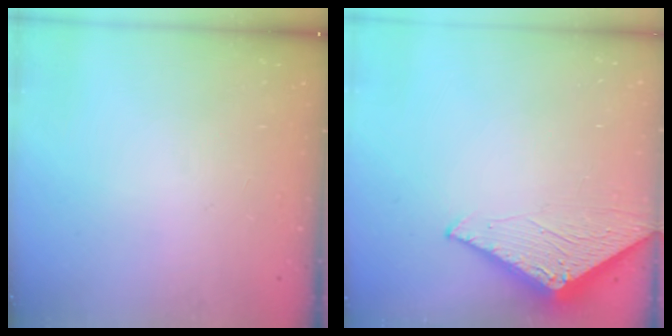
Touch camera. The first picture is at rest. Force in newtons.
{"total": 2.8, "press": 2.8, "slide": 0.2}